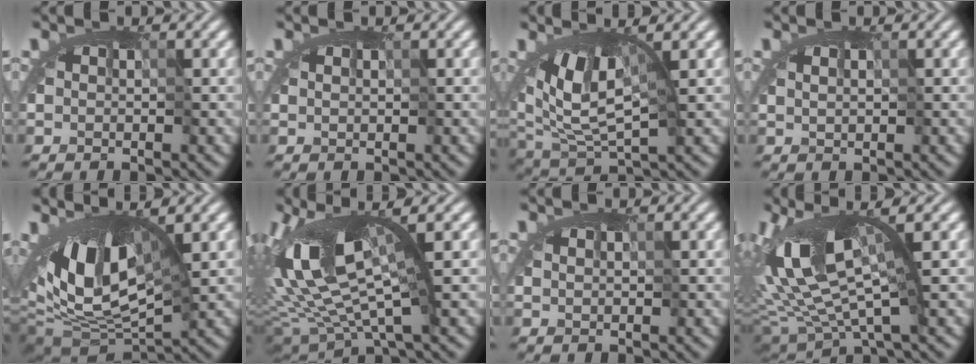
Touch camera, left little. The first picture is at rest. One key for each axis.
{"total": 0.0}
{"total": 5.2, "fx": 1.0, "fy": 2.4, "fz": 4.5, "tx": -0.077, "ty": -0.006, "tz": 0.021}
{"total": 0.7, "fx": 0.4, "fy": 0.4, "fz": 0.4, "tx": -0.004, "ty": 0.003, "tz": 0.003}
{"total": 9.3, "fx": 1.1, "fy": 4.1, "fz": 8.3, "tx": -0.133, "ty": -0.003, "tz": 0.013}
{"total": 9.9, "fx": -0.4, "fy": 3.0, "fz": 9.5, "tx": -0.193, "ty": -0.003, "tz": -0.008}
{"total": 0.0}
{"total": 9.0, "fx": 0.0, "fy": 3.0, "fz": 8.5, "tx": -0.176, "ty": -0.008, "tz": -0.006}